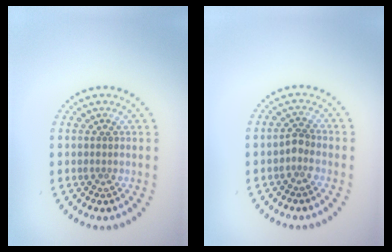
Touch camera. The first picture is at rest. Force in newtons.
{"total": 1.2, "press": 1.0, "slide": 0.6}